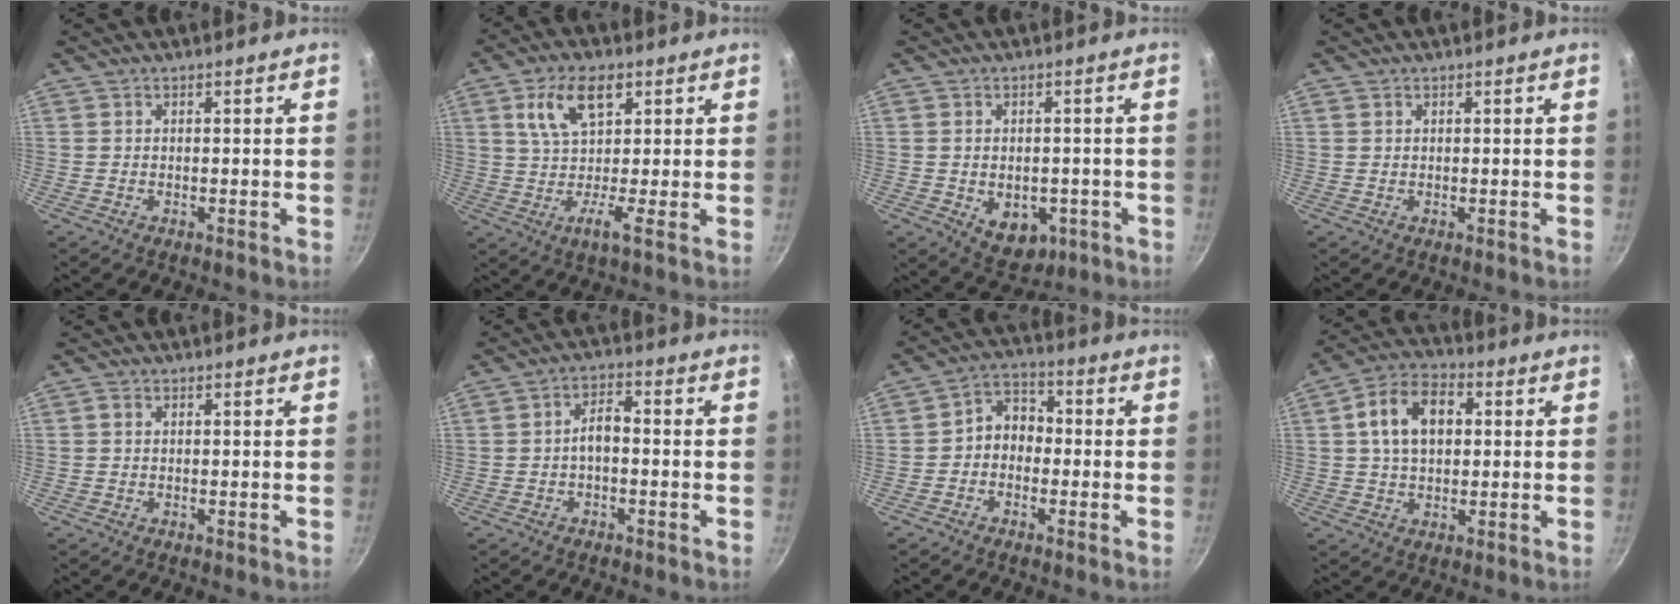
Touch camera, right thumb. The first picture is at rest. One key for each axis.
{"total": 9.6, "fx": 3.1, "fy": 4.3, "fz": 8.0, "tx": -0.136, "ty": 0.008, "tz": 0.041}
{"total": 8.1, "fx": -2.3, "fy": 5.6, "fz": 5.4, "tx": -0.051, "ty": -0.001, "tz": -0.018}
{"total": 0.6, "fx": 0.3, "fy": 0.5, "fz": 0.2, "tx": -0.005, "ty": 0.000, "tz": 0.005}
{"total": 0.9, "fx": 0.2, "fy": 0.6, "fz": 0.6, "tx": -0.012, "ty": 0.004, "tz": 0.001}
{"total": 4.1, "fx": -1.0, "fy": 2.0, "fz": 3.4, "tx": -0.054, "ty": 0.027, "tz": -0.021}
{"total": 6.0, "fx": -1.2, "fy": 4.8, "fz": 3.5, "tx": -0.026, "ty": 0.029, "tz": -0.036}
{"total": 11.8, "fx": 2.2, "fy": 7.8, "fz": 8.6, "tx": -0.127, "ty": 0.020, "tz": 0.025}